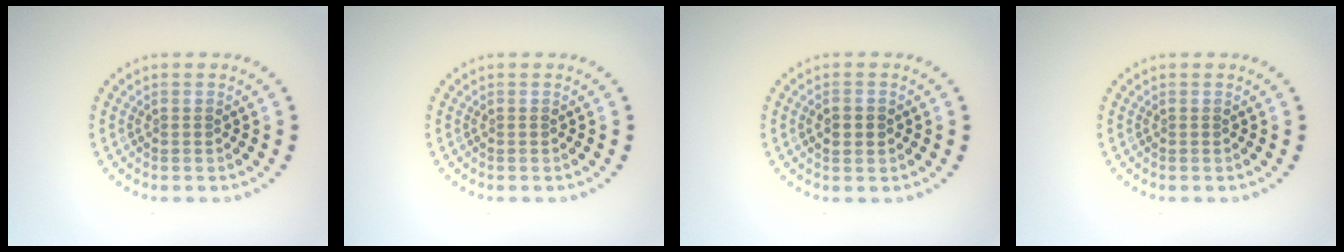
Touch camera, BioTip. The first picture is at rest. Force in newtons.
{"total": 0.0}
{"total": 2.1, "press": 2.1, "slide": 0.0}
{"total": 0.0}